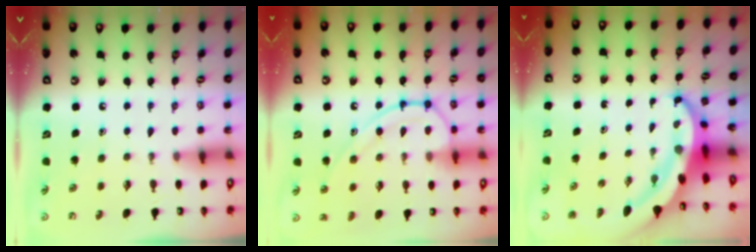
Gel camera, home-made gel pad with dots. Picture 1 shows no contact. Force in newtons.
{"total": 12.8, "press": 12.7, "slide": 0.9}
{"total": 7.8, "press": 7.8, "slide": 0.5}